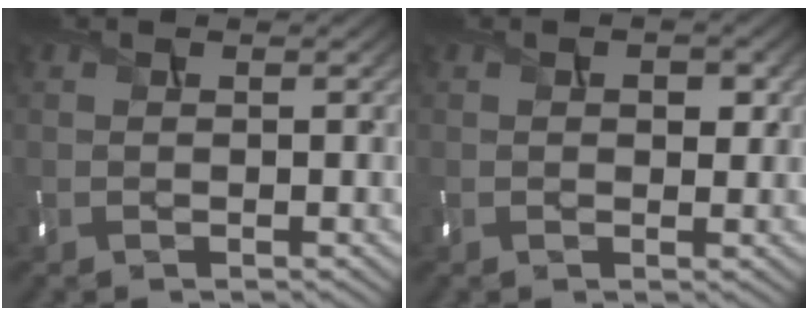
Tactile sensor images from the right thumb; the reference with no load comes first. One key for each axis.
{"total": 2.2, "fx": 0.6, "fy": 1.5, "fz": 1.5, "tx": -0.023, "ty": -0.004, "tz": 0.009}